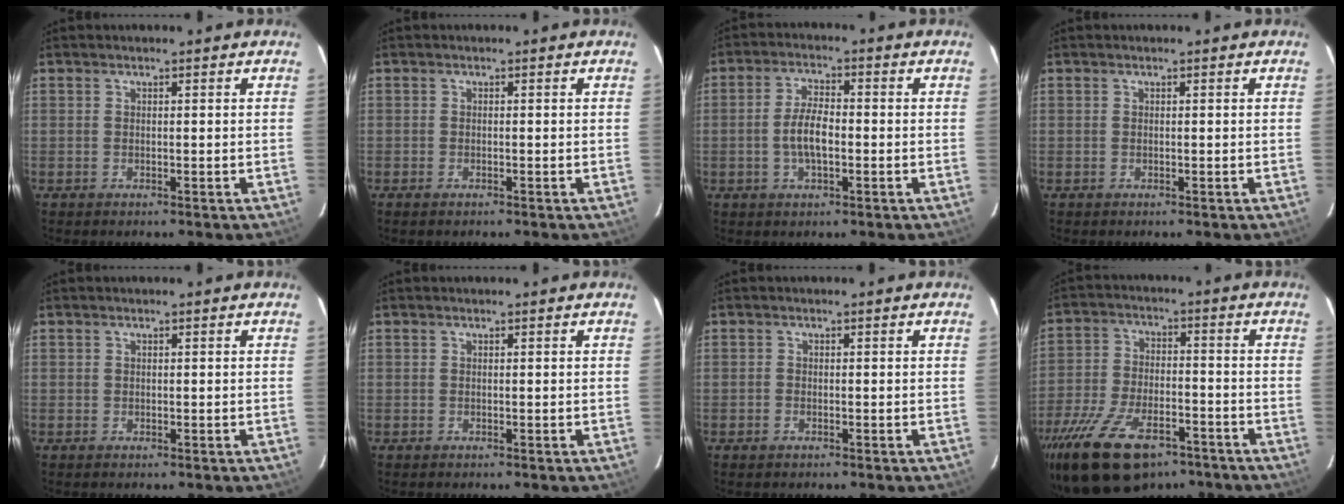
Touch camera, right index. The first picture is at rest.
{"total": 0.9, "force": [-0.7, 0.3, 0.5], "torque": [-0.010, -0.002, -0.014]}
{"total": 5.8, "force": [-1.1, 2.2, 5.2], "torque": [-0.103, 0.006, -0.019]}
{"total": 0.0}
{"total": 0.0}
{"total": 0.0}
{"total": 0.8, "force": [-0.6, 0.5, 0.3], "torque": [-0.007, 0.000, -0.012]}
{"total": 18.8, "force": [-12.8, 8.9, 10.6], "torque": [-0.228, -0.027, -0.215]}